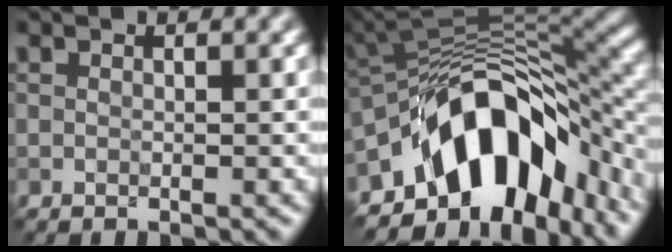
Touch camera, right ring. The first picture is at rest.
{"total": 13.4, "force": [-7.2, 7.1, 8.9], "torque": [-0.131, 0.021, -0.118]}